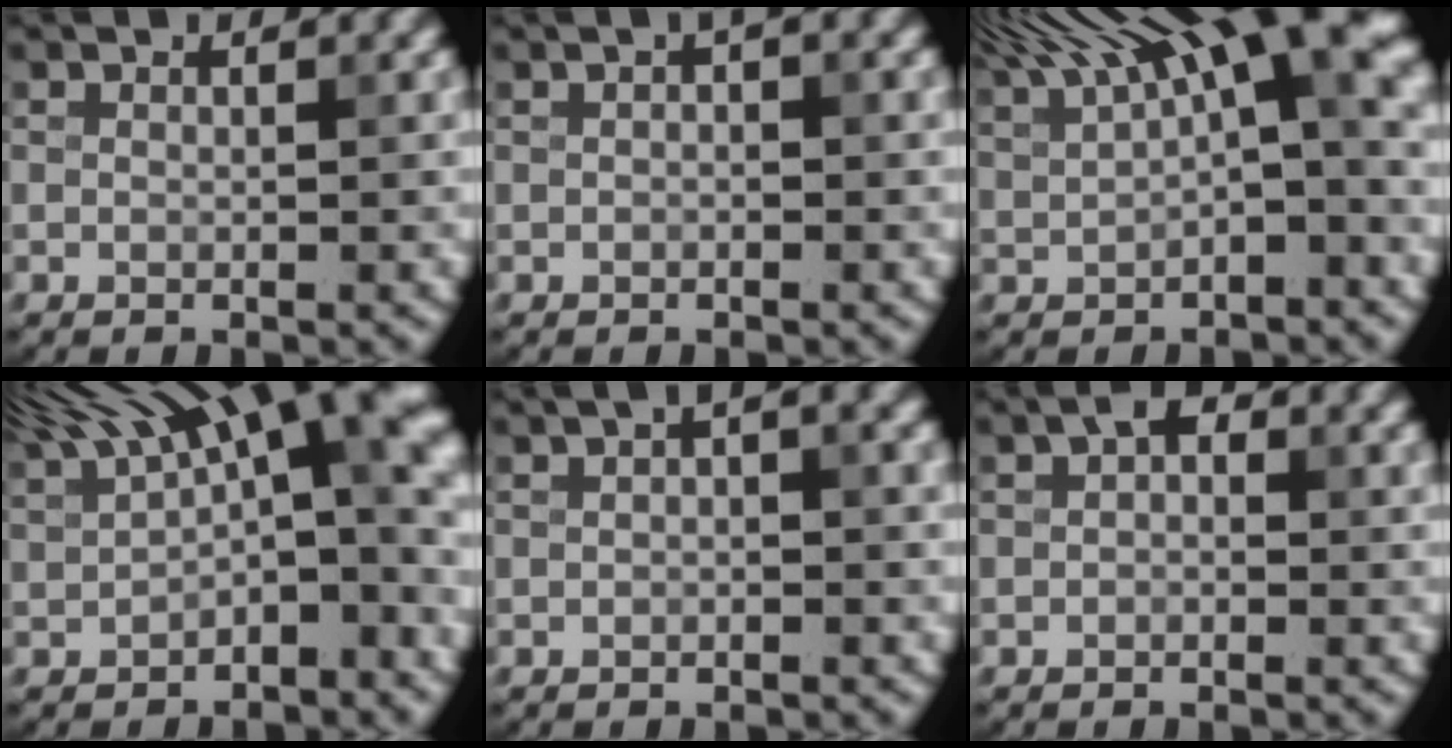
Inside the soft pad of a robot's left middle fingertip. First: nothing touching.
{"total": 0.9, "force": [0.1, 0.5, 0.7], "torque": [-0.013, 0.003, 0.000]}
{"total": 12.3, "force": [5.5, 3.9, 10.3], "torque": [-0.158, 0.024, 0.085]}
{"total": 12.3, "force": [3.7, 5.6, 10.3], "torque": [-0.134, 0.012, 0.057]}
{"total": 2.0, "force": [0.6, 0.8, 1.8], "torque": [-0.022, 0.008, 0.001]}
{"total": 1.3, "force": [0.1, 1.0, 0.8], "torque": [-0.013, 0.004, -0.003]}